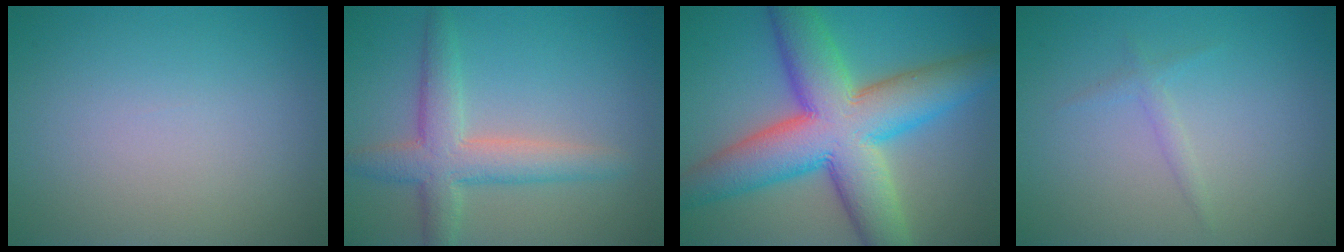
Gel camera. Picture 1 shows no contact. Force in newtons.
{"total": 4.7, "press": 4.7, "slide": 0.3}
{"total": 12.5, "press": 12.5, "slide": 0.5}
{"total": 1.0, "press": 1.0, "slide": 0.1}